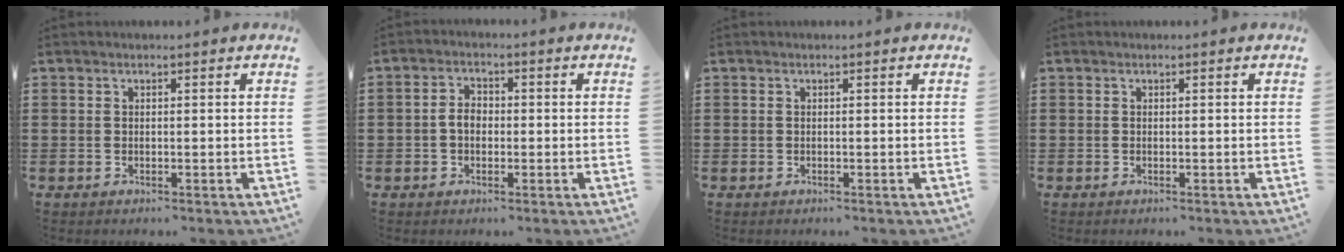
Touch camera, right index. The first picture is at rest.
{"total": 2.8, "force": [-0.4, 1.9, 2.1], "torque": [-0.040, 0.006, -0.010]}
{"total": 0.0}
{"total": 0.0}